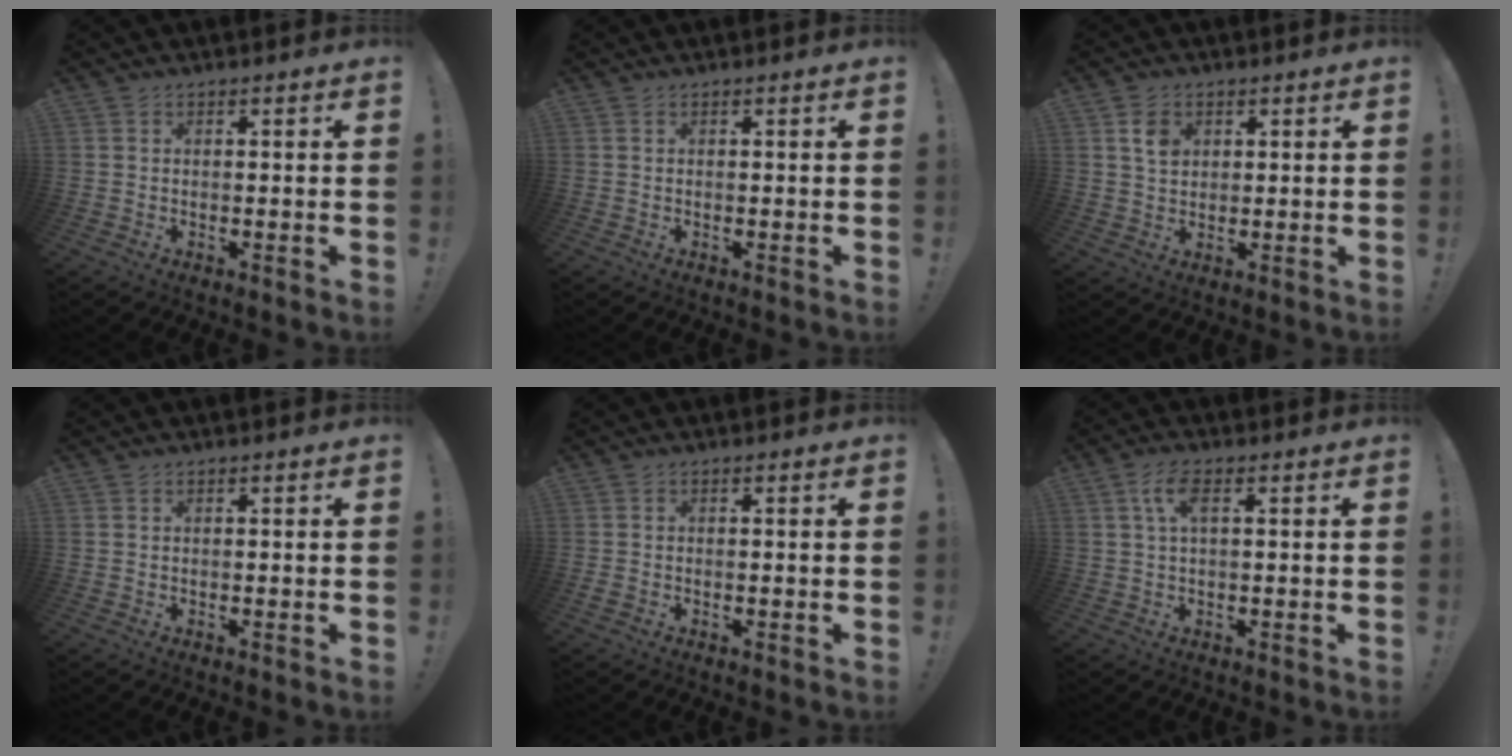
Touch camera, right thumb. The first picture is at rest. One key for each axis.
{"total": 0.0}
{"total": 5.3, "fx": 2.1, "fy": 4.1, "fz": 2.6, "tx": -0.028, "ty": -0.005, "tz": 0.037}
{"total": 0.0}
{"total": 0.6, "fx": -0.4, "fy": 0.4, "fz": 0.2, "tx": -0.010, "ty": 0.005, "tz": -0.005}
{"total": 4.8, "fx": 1.6, "fy": 1.9, "fz": 4.1, "tx": -0.080, "ty": 0.006, "tz": 0.027}